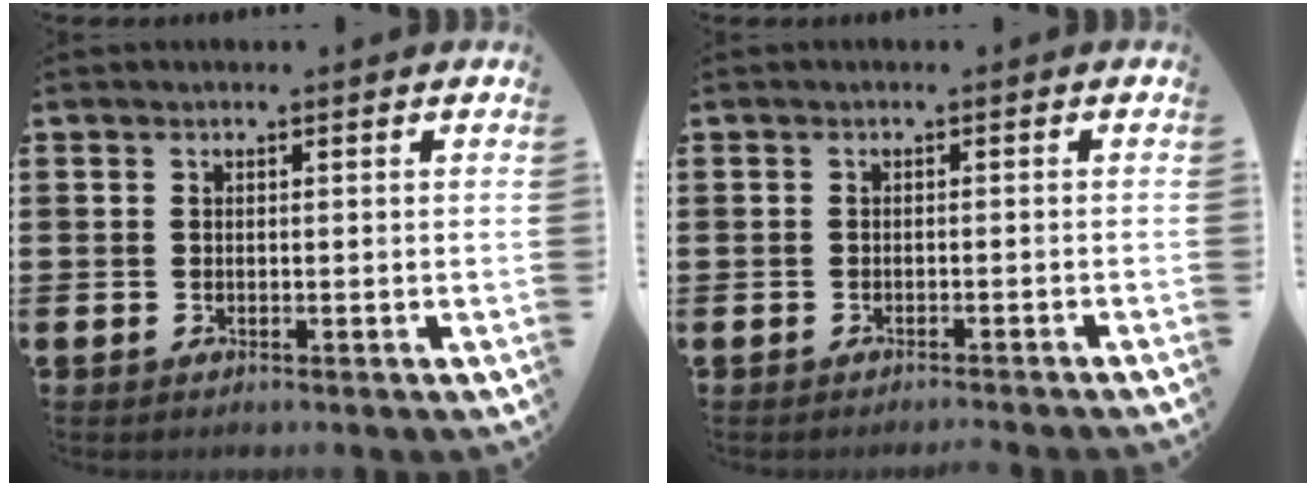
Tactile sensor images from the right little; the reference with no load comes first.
{"total": 0.8, "force": [-0.8, -0.3, 0.0], "torque": [0.001, 0.002, -0.017]}